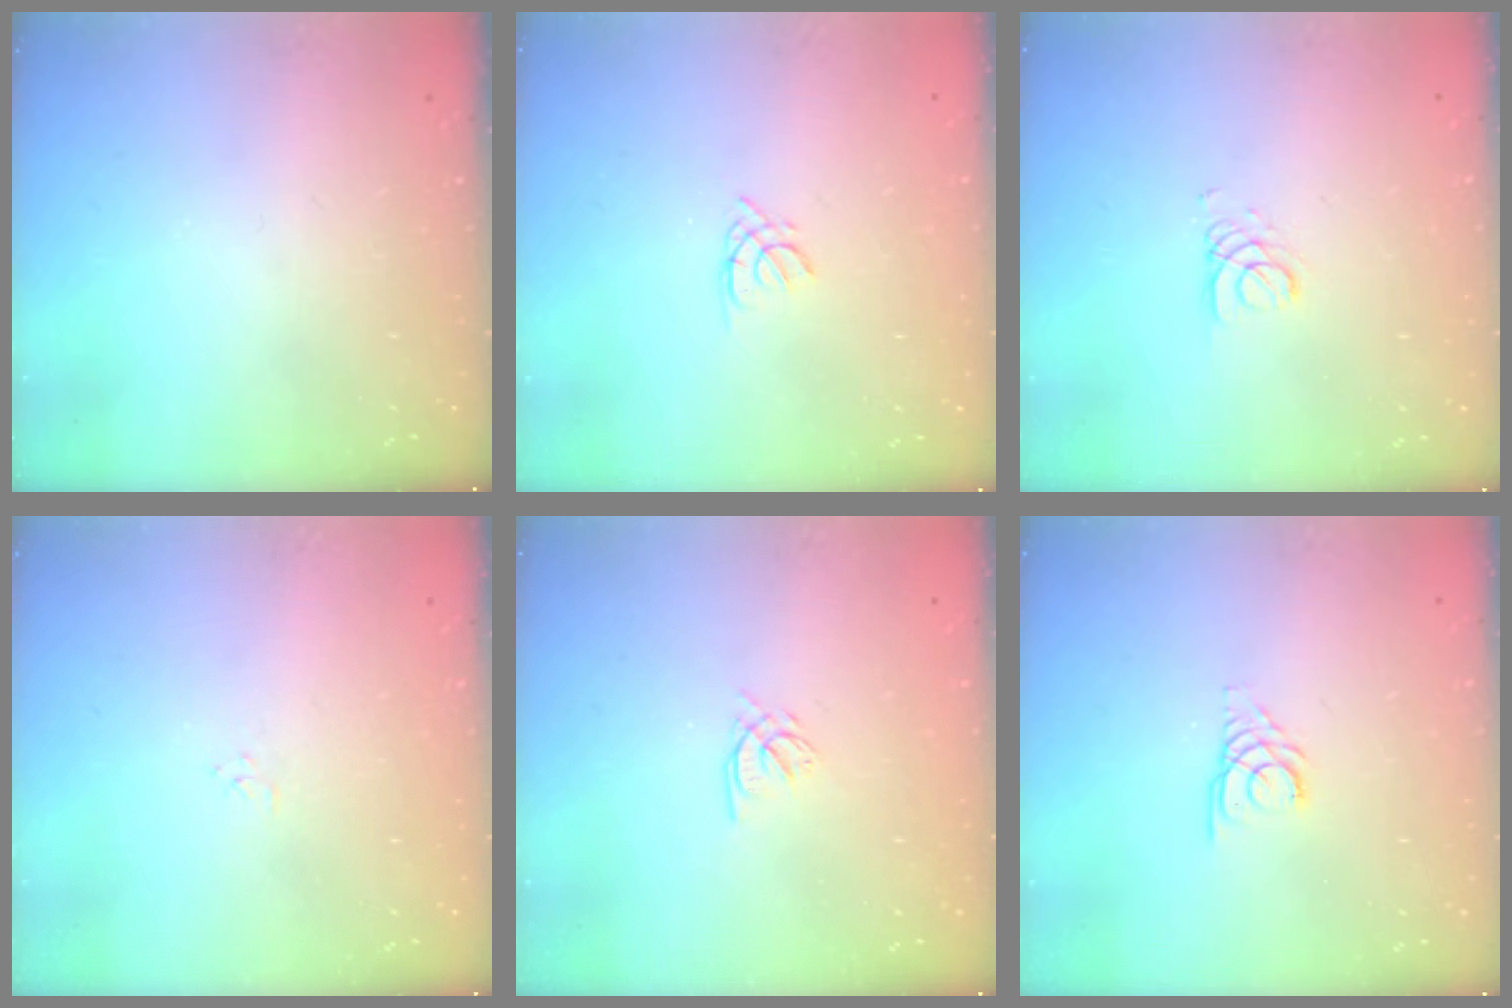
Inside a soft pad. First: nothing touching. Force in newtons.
{"total": 1.7, "press": 1.7, "slide": 0.3}
{"total": 2.7, "press": 2.7, "slide": 0.3}
{"total": 2.9, "press": 2.9, "slide": 0.3}
{"total": 2.4, "press": 2.4, "slide": 0.3}
{"total": 2.7, "press": 2.7, "slide": 0.3}